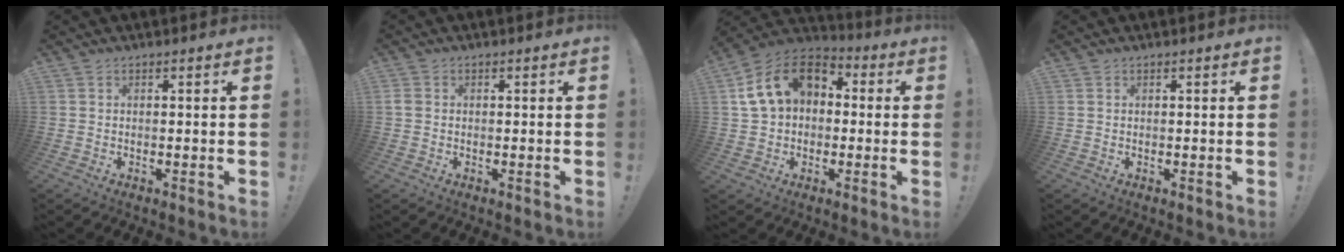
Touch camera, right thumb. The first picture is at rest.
{"total": 1.6, "force": [0.0, 1.4, 0.8], "torque": [-0.018, 0.006, 0.003]}
{"total": 16.1, "force": [4.0, 11.6, 10.4], "torque": [-0.179, 0.009, 0.076]}
{"total": 0.0}